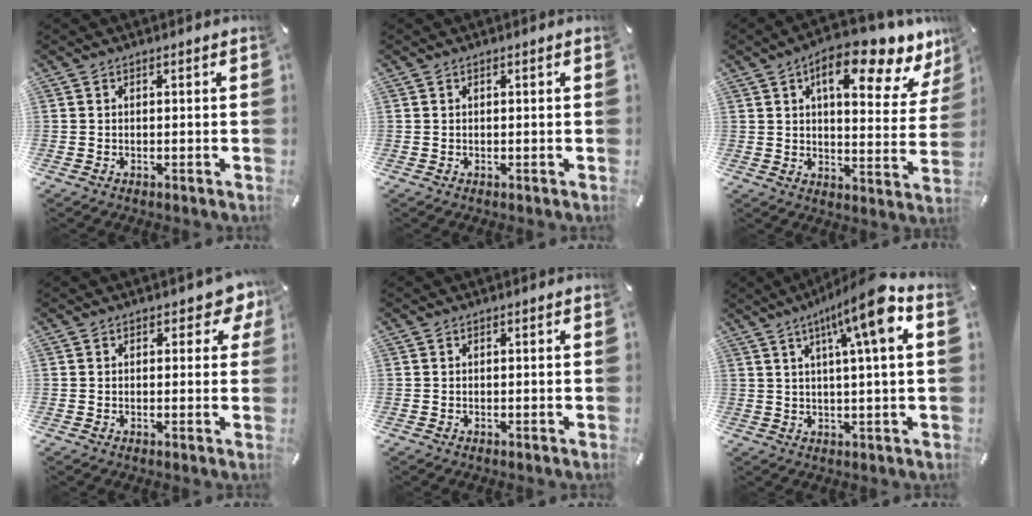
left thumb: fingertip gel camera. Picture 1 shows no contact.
{"total": 0.0}
{"total": 15.5, "force": [9.4, 6.2, 10.6], "torque": [-0.135, -0.063, 0.145]}
{"total": 3.9, "force": [1.8, 2.4, 2.5], "torque": [-0.022, -0.002, 0.024]}
{"total": 0.0}
{"total": 13.7, "force": [5.2, 1.8, 12.5], "torque": [-0.204, -0.013, 0.079]}